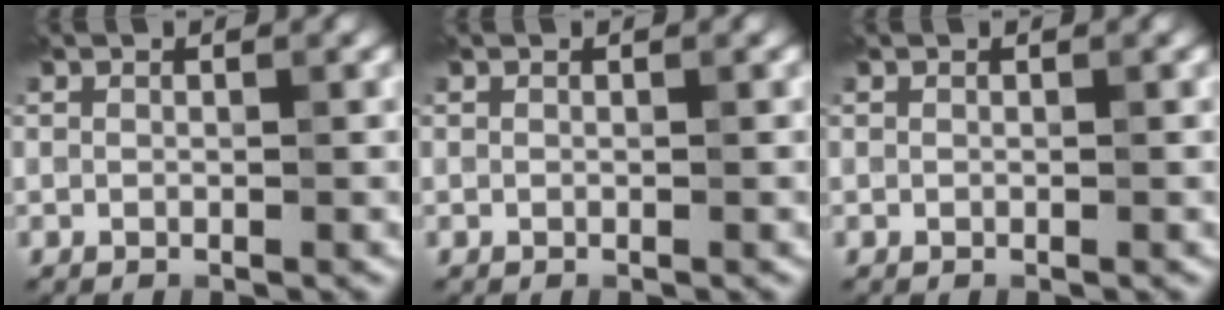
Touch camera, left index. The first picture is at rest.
{"total": 0.0}
{"total": 0.0}